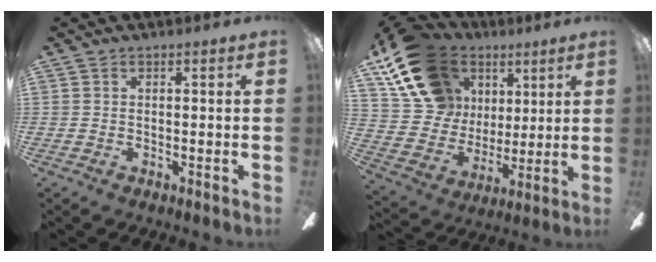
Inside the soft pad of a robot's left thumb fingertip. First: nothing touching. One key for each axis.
{"total": 19.9, "fx": 10.2, "fy": 14.8, "fz": 8.6, "tx": -0.164, "ty": -0.032, "tz": 0.206}